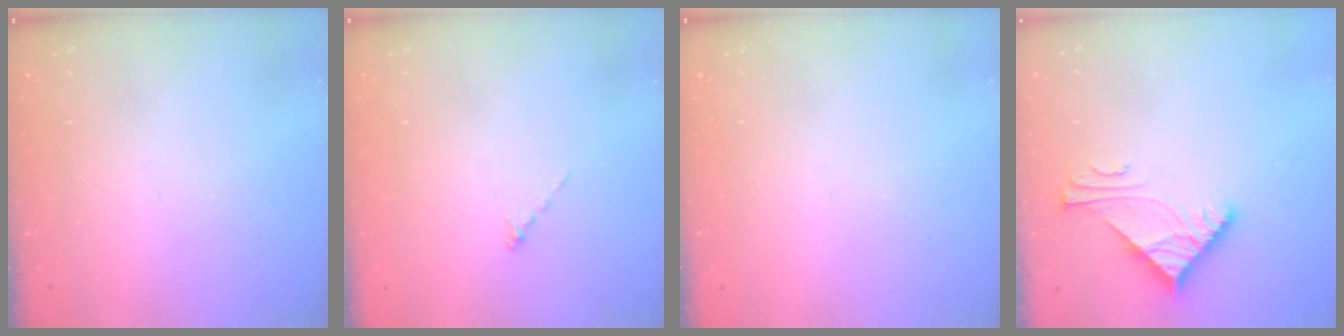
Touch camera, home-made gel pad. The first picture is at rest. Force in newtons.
{"total": 0.0}
{"total": 0.0}
{"total": 5.8, "press": 5.7, "slide": 0.6}